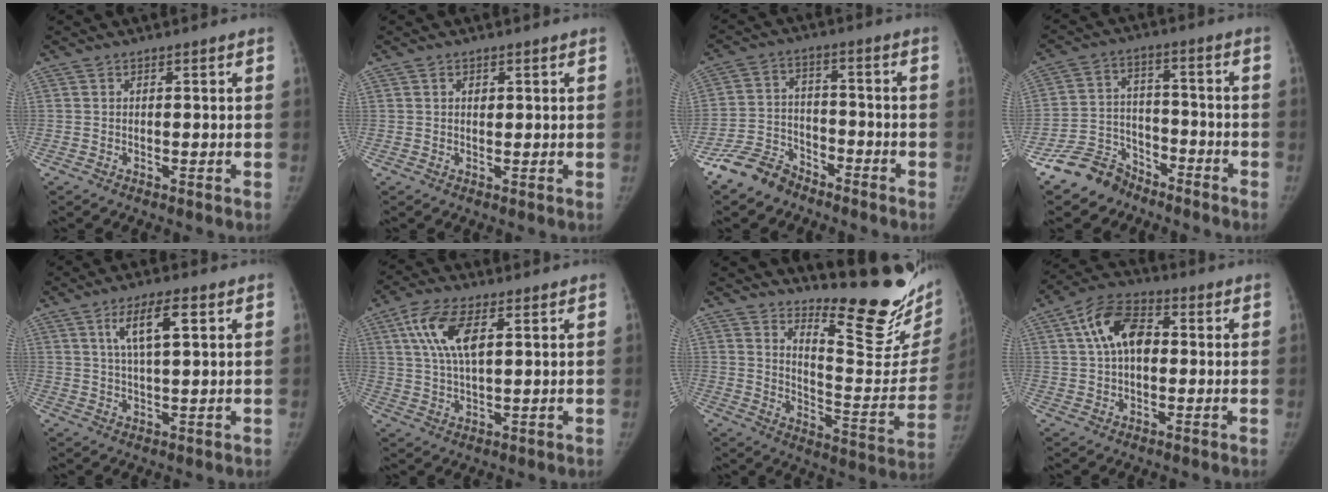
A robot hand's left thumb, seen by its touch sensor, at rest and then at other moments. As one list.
[{"total": 1.3, "force": [0.6, 0.9, 0.8], "torque": [-0.009, -0.002, 0.010]}, {"total": 8.4, "force": [-6.7, 4.6, 2.0], "torque": [-0.029, 0.040, -0.134]}, {"total": 9.2, "force": [-7.2, 5.6, 1.1], "torque": [0.003, 0.062, -0.137]}, {"total": 7.4, "force": [3.1, 2.1, 6.4], "torque": [-0.111, -0.005, 0.057]}, {"total": 9.8, "force": [3.8, 4.2, 8.0], "torque": [-0.162, -0.005, 0.074]}, {"total": 22.4, "force": [17.7, 5.4, 12.5], "torque": [-0.140, -0.175, 0.244]}, {"total": 10.9, "force": [2.4, 6.6, 8.3], "torque": [-0.139, 0.019, 0.034]}]